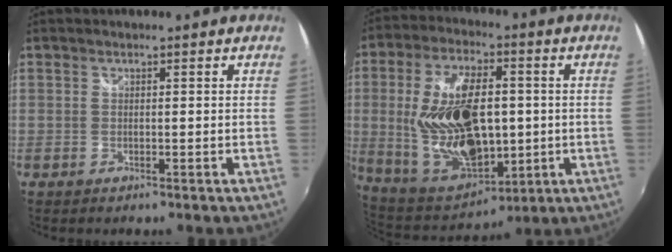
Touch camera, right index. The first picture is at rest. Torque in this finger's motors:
{"motor_torque": [1.51, 0.62, 1.05, 0.21]}